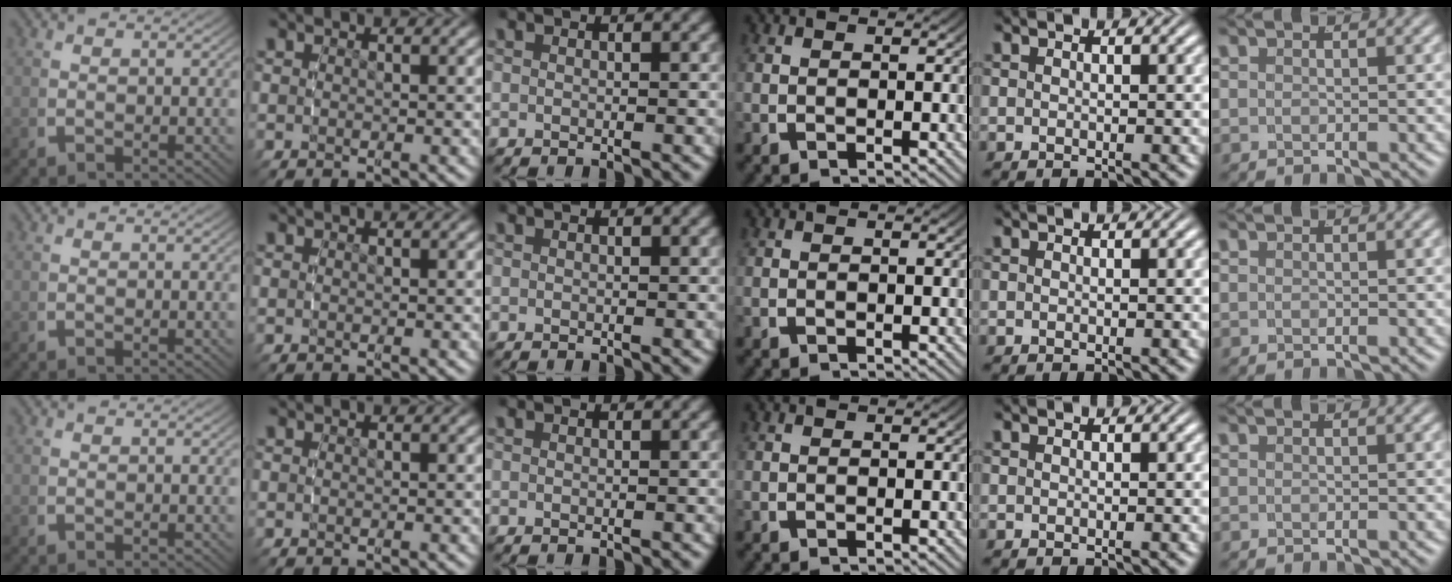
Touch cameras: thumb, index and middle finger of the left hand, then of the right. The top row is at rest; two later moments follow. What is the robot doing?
{"motion": "reach", "object": "jewelry box"}